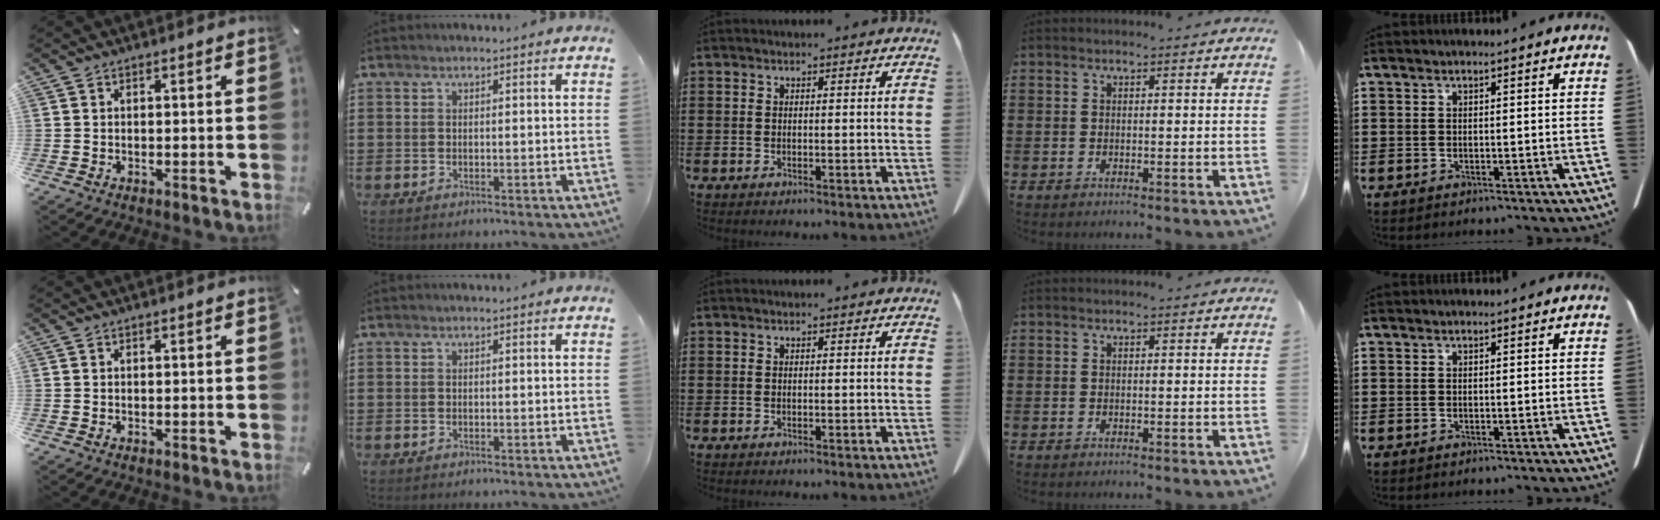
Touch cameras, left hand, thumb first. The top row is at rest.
{}